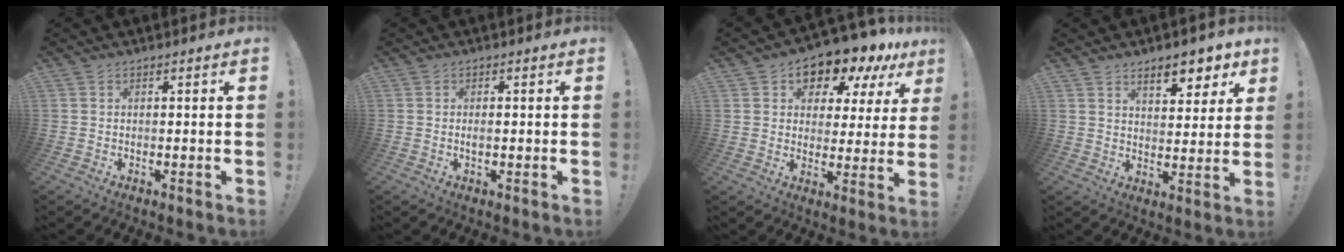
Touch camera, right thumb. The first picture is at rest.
{"total": 1.3, "force": [-0.3, 0.6, 1.2], "torque": [-0.019, -0.001, -0.006]}
{"total": 9.2, "force": [7.8, 4.0, 2.7], "torque": [-0.037, -0.077, 0.133]}
{"total": 8.7, "force": [6.0, 3.7, 5.1], "torque": [-0.057, -0.040, 0.104]}